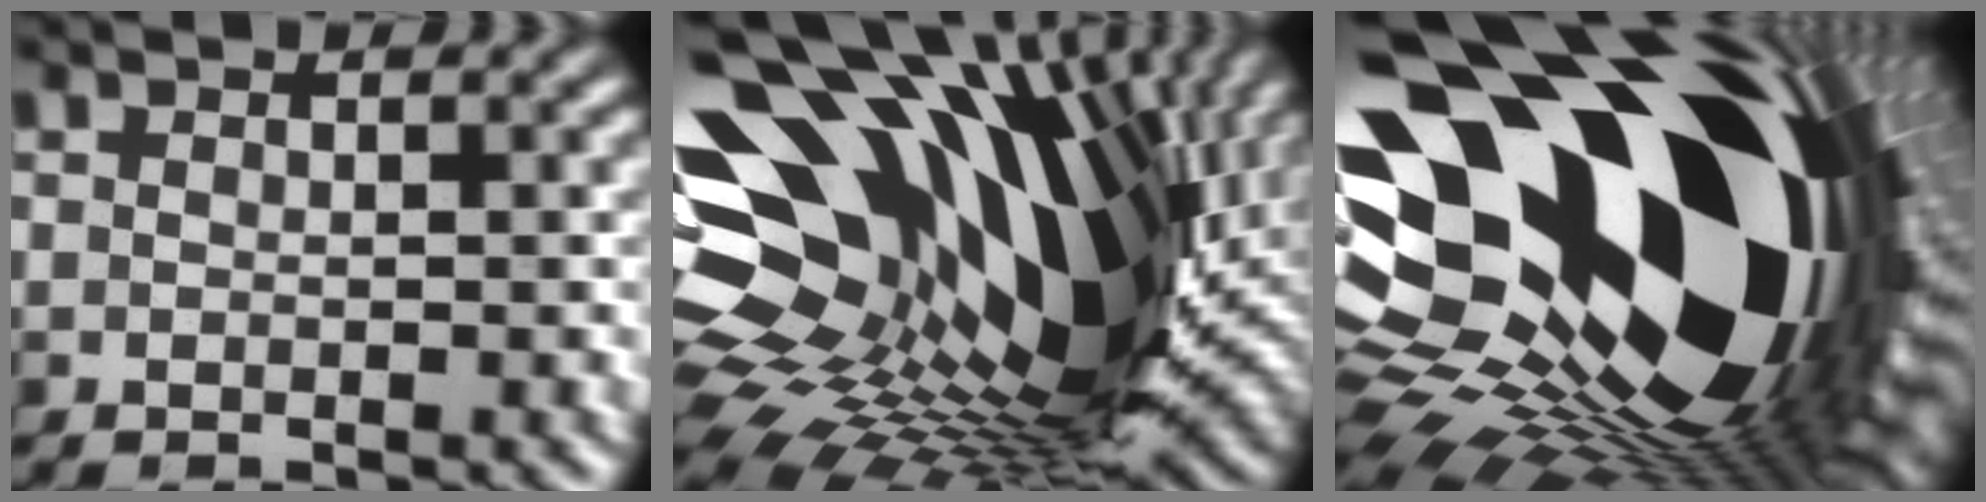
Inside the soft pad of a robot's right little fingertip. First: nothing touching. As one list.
[{"total": 18.6, "force": [1.5, 12.0, 14.1], "torque": [-0.252, 0.000, 0.038]}, {"total": 21.4, "force": [0.2, 12.1, 17.6], "torque": [-0.301, -0.027, -0.007]}]